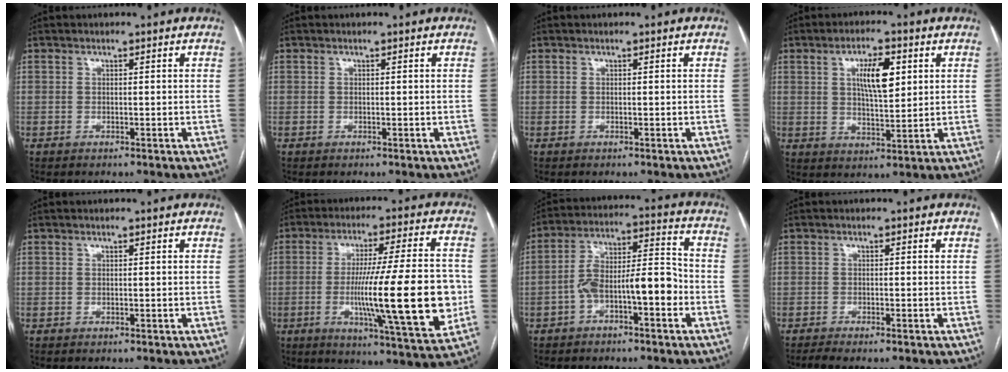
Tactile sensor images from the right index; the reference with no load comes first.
{"total": 0.0}
{"total": 0.0}
{"total": 7.7, "force": [2.4, 2.3, 6.9], "torque": [-0.119, 0.005, 0.044]}
{"total": 0.0}
{"total": 20.2, "force": [-3.2, 1.2, 19.9], "torque": [-0.293, -0.009, -0.043]}
{"total": 10.5, "force": [-3.7, 2.8, 9.4], "torque": [-0.167, 0.037, -0.059]}
{"total": 2.1, "force": [-1.7, -0.2, 1.2], "torque": [-0.022, -0.002, -0.028]}